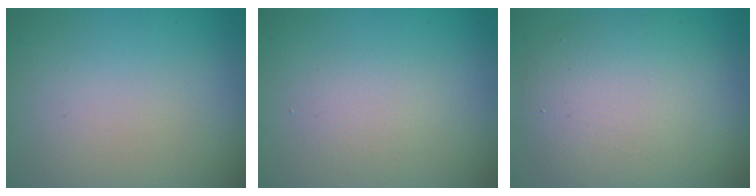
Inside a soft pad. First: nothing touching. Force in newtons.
{"total": 1.7, "press": 1.7, "slide": 0.1}
{"total": 7.6, "press": 7.6, "slide": 0.2}